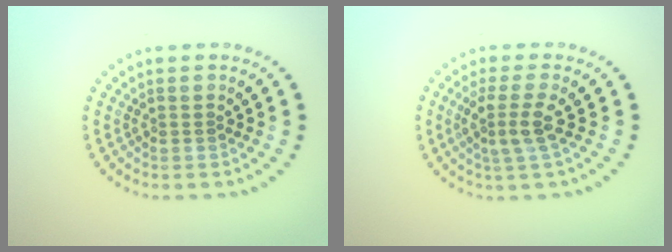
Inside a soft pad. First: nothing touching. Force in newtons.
{"total": 2.8, "press": 2.2, "slide": 1.7}